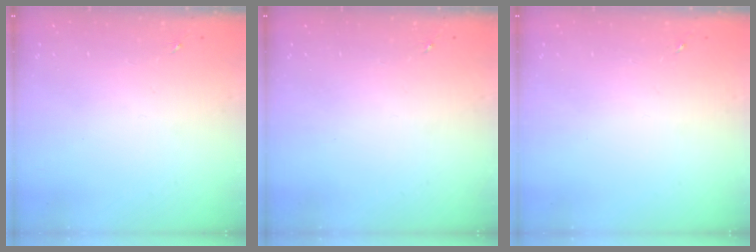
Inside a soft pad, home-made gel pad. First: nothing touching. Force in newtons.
{"total": 0.0}
{"total": 0.0}